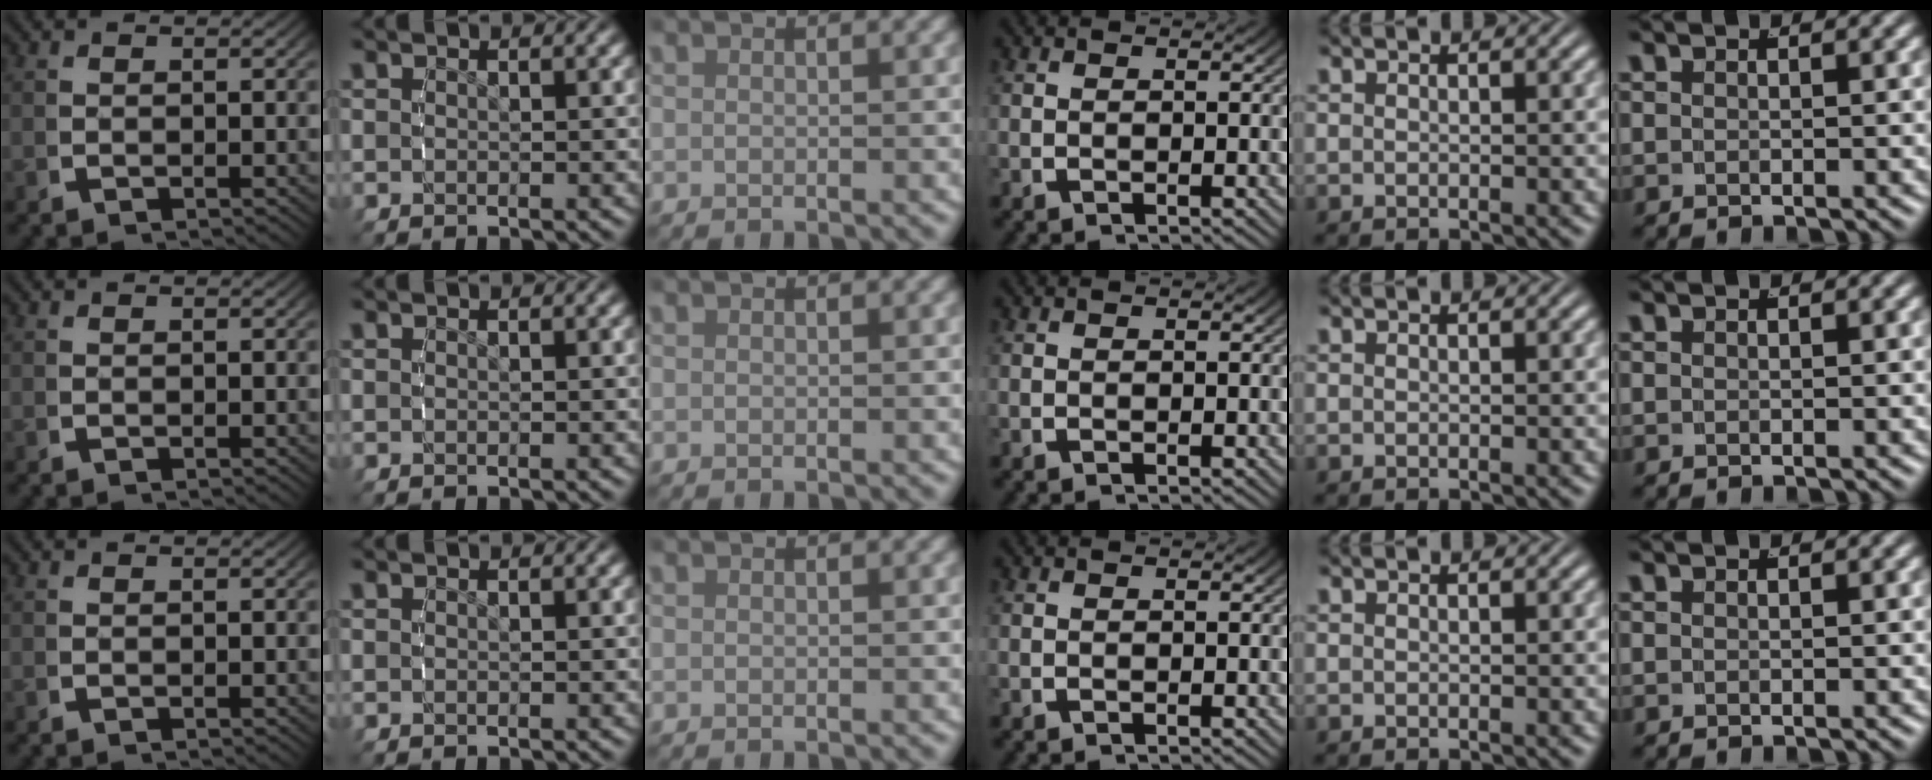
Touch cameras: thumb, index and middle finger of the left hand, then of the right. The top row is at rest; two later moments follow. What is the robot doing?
{"motion": "reach", "object": "calculator"}